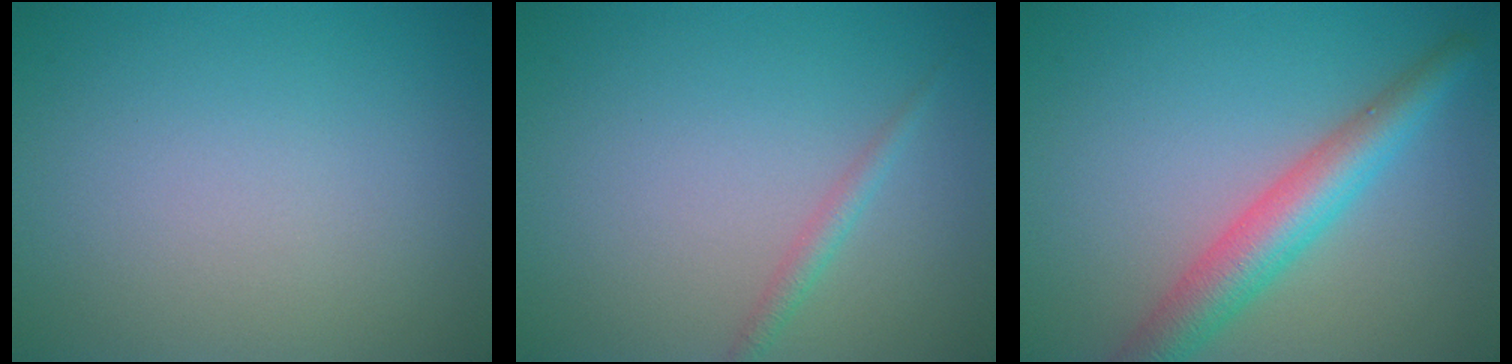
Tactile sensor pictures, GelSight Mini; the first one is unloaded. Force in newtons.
{"total": 1.3, "press": 1.3, "slide": 0.0}
{"total": 5.0, "press": 5.0, "slide": 0.2}